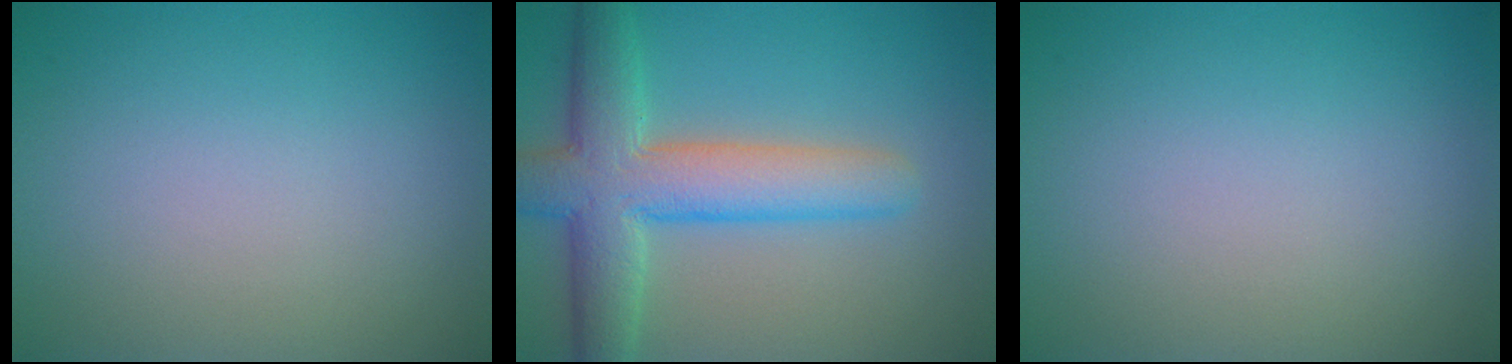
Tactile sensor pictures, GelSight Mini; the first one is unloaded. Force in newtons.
{"total": 7.8, "press": 7.7, "slide": 0.3}
{"total": 0.0}